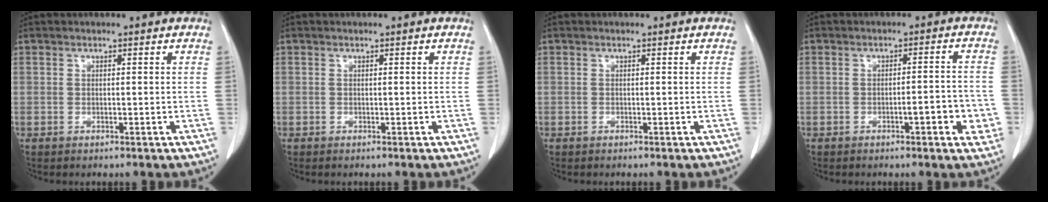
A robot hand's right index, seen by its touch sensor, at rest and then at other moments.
{"total": 0.0}
{"total": 0.0}
{"total": 5.1, "force": [-2.0, 1.1, 4.6], "torque": [-0.056, 0.008, -0.023]}